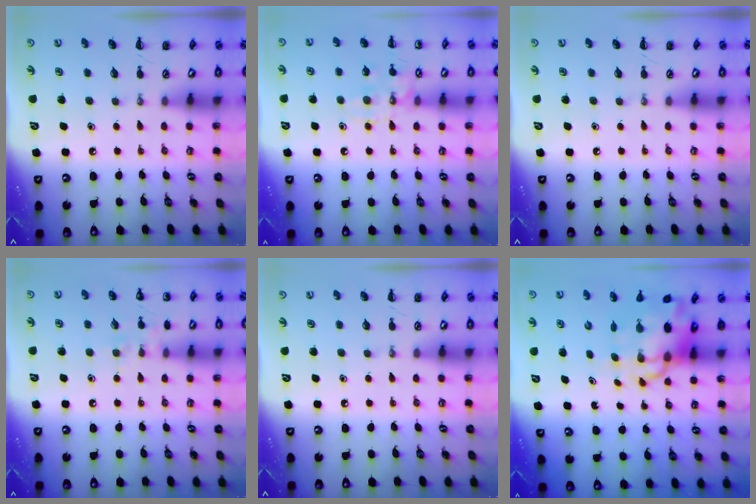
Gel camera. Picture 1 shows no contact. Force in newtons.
{"total": 10.4, "press": 10.4, "slide": 0.7}
{"total": 0.0}
{"total": 6.9, "press": 6.7, "slide": 1.8}
{"total": 0.0}
{"total": 9.5, "press": 9.1, "slide": 2.8}